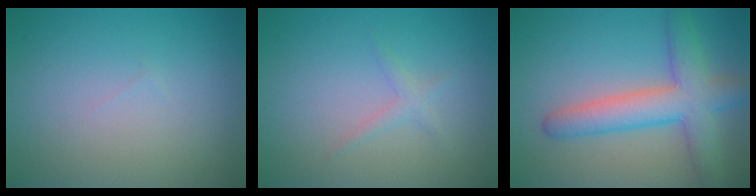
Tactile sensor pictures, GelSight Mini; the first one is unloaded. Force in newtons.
{"total": 1.1, "press": 1.1, "slide": 0.0}
{"total": 6.2, "press": 6.2, "slide": 0.3}